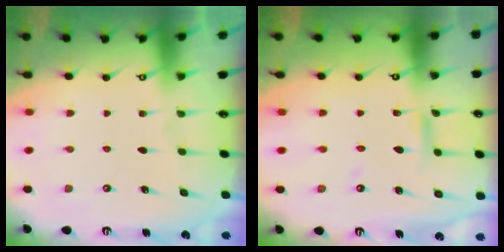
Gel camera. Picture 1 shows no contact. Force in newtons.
{"total": 4.5, "press": 4.5, "slide": 0.4}